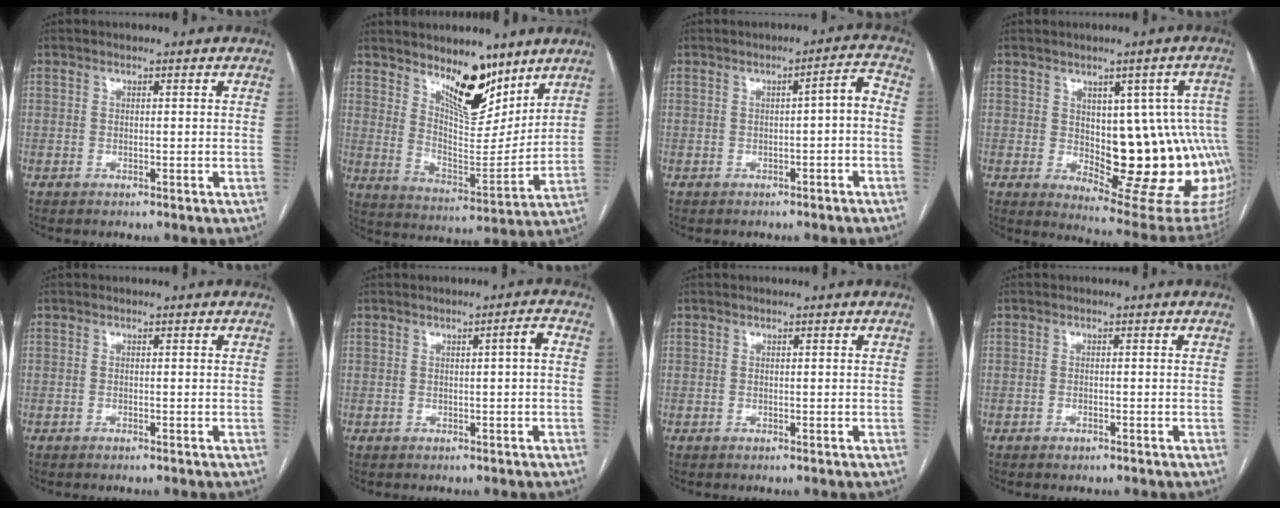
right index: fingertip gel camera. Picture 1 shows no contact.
{"total": 12.0, "force": [8.5, 4.1, 7.5], "torque": [-0.122, -0.016, 0.156]}
{"total": 3.4, "force": [-0.8, 0.6, 3.2], "torque": [-0.040, 0.017, -0.009]}
{"total": 19.5, "force": [-1.1, 7.7, 17.9], "torque": [-0.147, 0.020, 0.014]}
{"total": 0.0}
{"total": 1.8, "force": [0.1, -0.1, 1.8], "torque": [-0.025, 0.005, 0.003]}
{"total": 0.0}
{"total": 0.8, "force": [-0.6, 0.3, 0.4], "torque": [-0.010, 0.000, -0.006]}